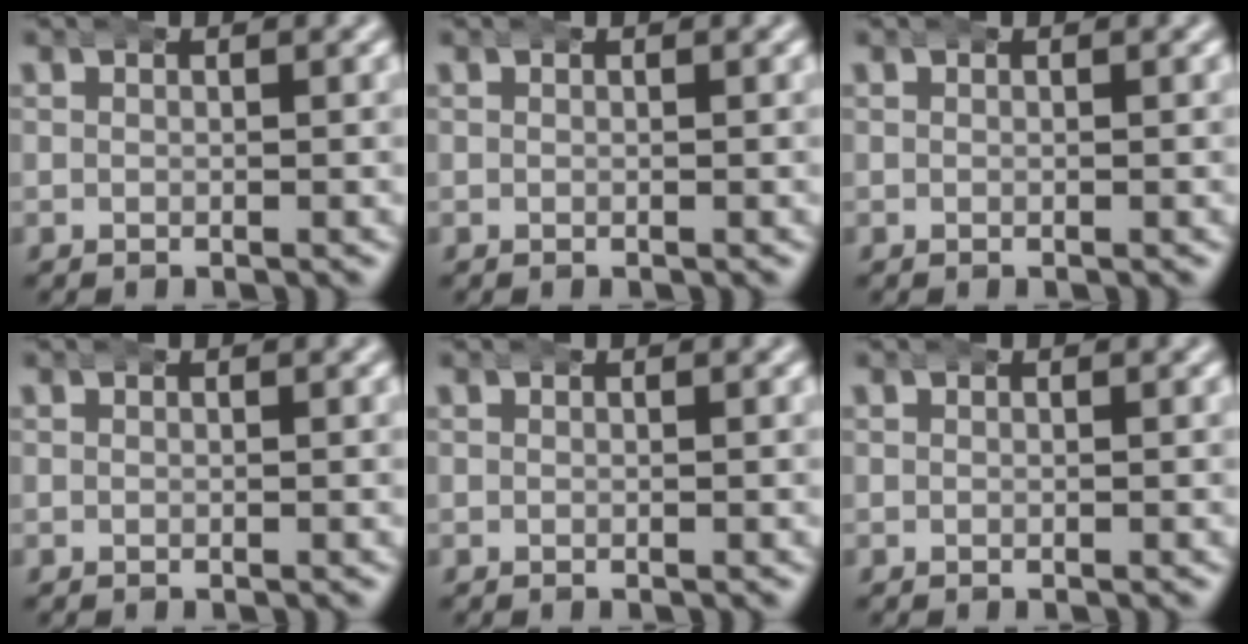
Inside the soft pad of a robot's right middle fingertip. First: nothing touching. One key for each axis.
{"total": 0.0}
{"total": 0.0}
{"total": 0.0}
{"total": 0.0}
{"total": 0.0}